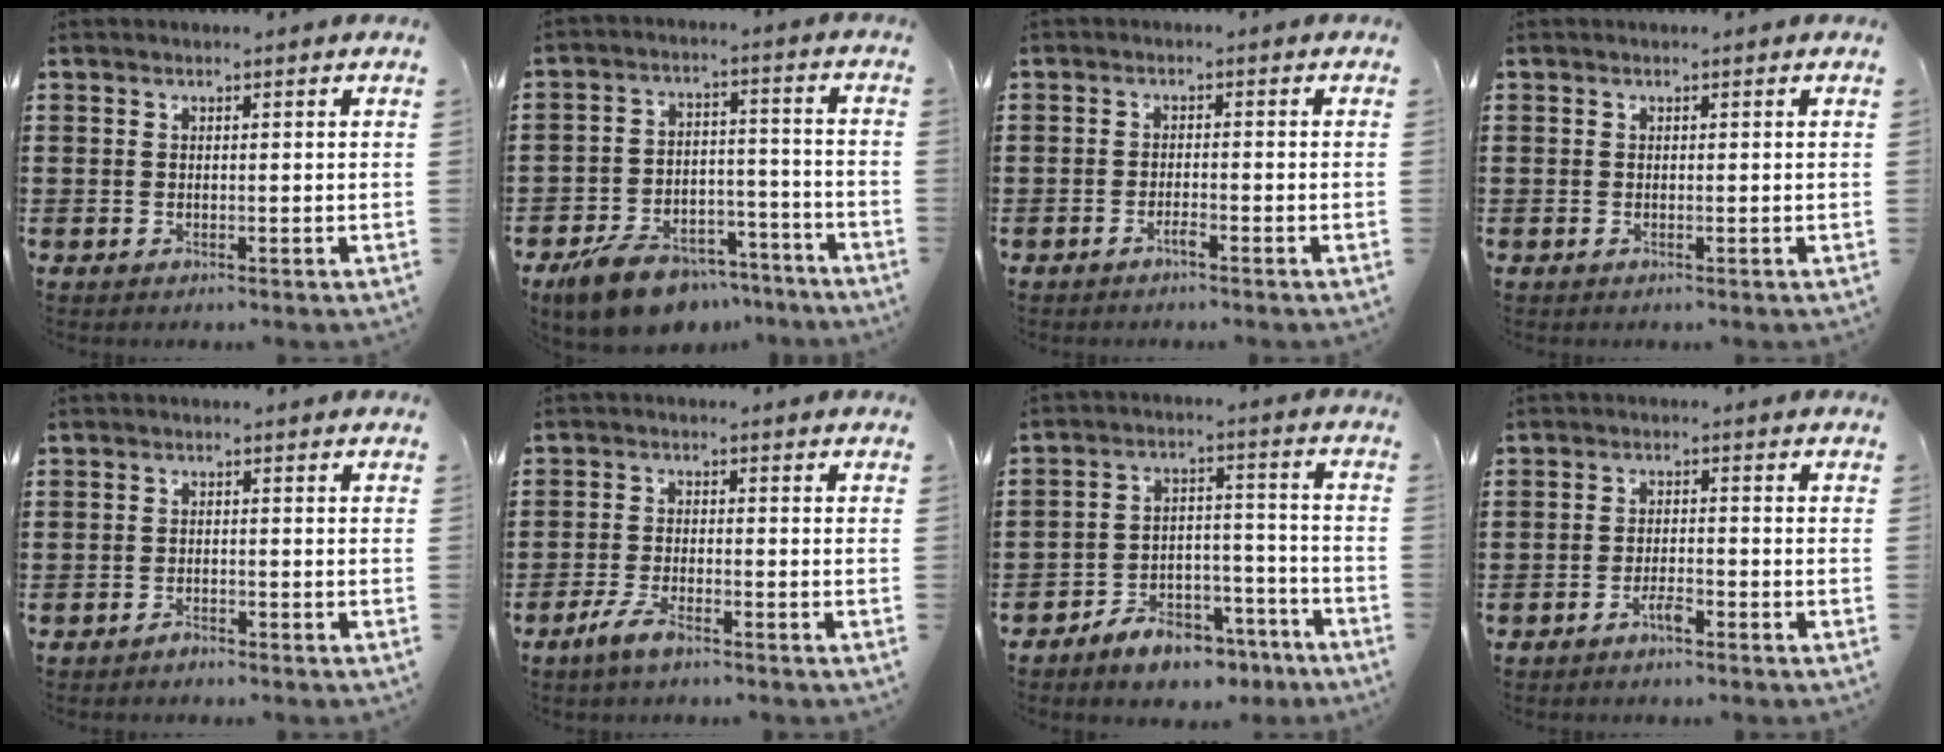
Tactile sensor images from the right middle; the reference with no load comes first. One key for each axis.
{"total": 8.8, "fx": -7.5, "fy": 3.5, "fz": 3.1, "tx": -0.058, "ty": 0.032, "tz": -0.141}
{"total": 1.6, "fx": -1.3, "fy": 0.1, "fz": 1.0, "tx": -0.019, "ty": -0.003, "tz": -0.024}
{"total": 0.0}
{"total": 1.3, "fx": -1.2, "fy": 0.3, "fz": 0.3, "tx": -0.010, "ty": -0.002, "tz": -0.024}
{"total": 3.9, "fx": -2.8, "fy": 1.0, "fz": 2.5, "tx": -0.062, "ty": 0.000, "tz": -0.058}
{"total": 6.3, "fx": -5.8, "fy": 1.9, "fz": 1.4, "tx": -0.017, "ty": 0.025, "tz": -0.111}
{"total": 2.8, "fx": -2.1, "fy": 0.6, "fz": 1.7, "tx": -0.037, "ty": 0.003, "tz": -0.042}